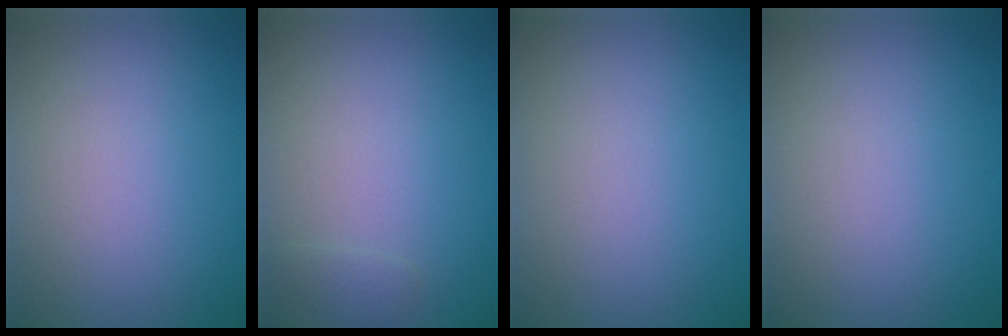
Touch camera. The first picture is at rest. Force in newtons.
{"total": 0.9, "press": 0.9, "slide": 0.0}
{"total": 0.0}
{"total": 0.0}